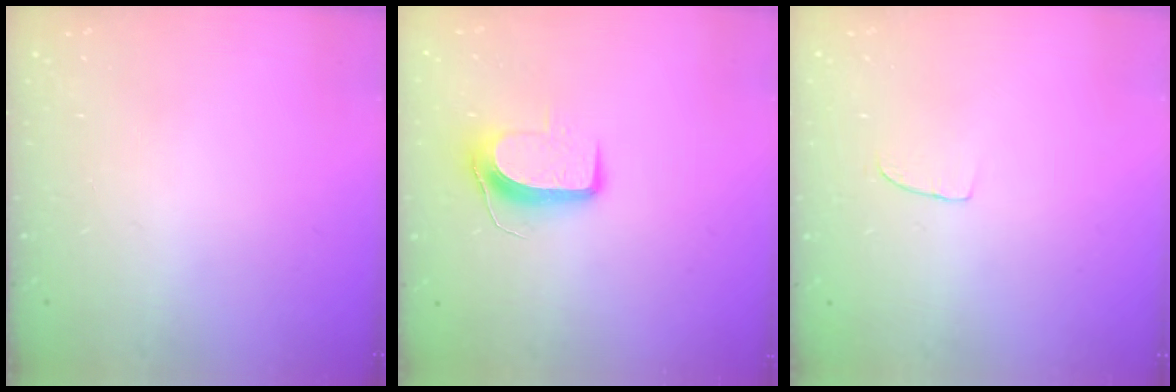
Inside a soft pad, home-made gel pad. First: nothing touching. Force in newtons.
{"total": 9.0, "press": 9.0, "slide": 0.2}
{"total": 2.5, "press": 2.5, "slide": 0.1}